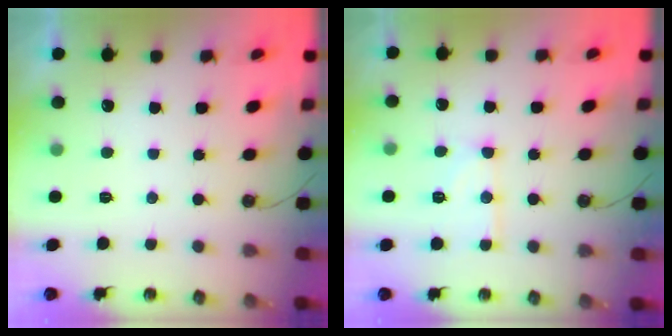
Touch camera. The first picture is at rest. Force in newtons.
{"total": 11.3, "press": 11.2, "slide": 1.1}